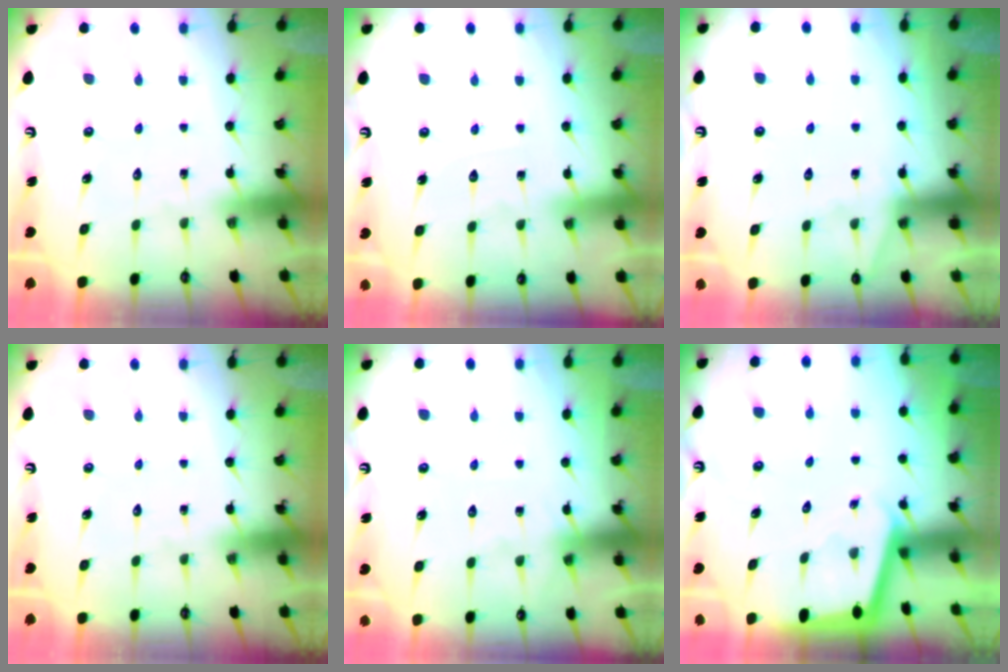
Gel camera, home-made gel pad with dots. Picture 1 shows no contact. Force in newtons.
{"total": 4.3, "press": 4.3, "slide": 0.6}
{"total": 3.8, "press": 3.8, "slide": 0.5}
{"total": 0.0}
{"total": 4.5, "press": 4.4, "slide": 0.6}
{"total": 2.8, "press": 2.8, "slide": 0.2}